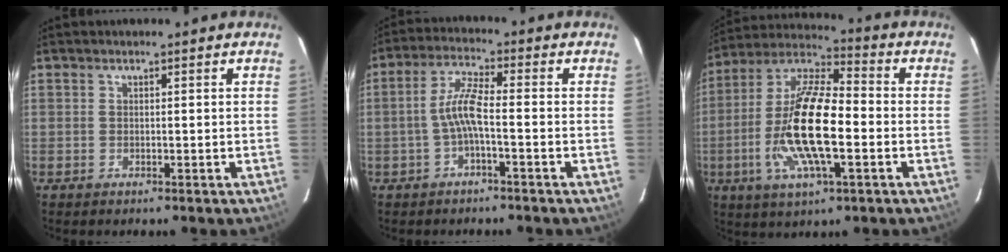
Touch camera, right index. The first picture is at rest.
{"total": 5.3, "force": [-1.7, 0.5, 5.0], "torque": [-0.110, 0.012, -0.034]}
{"total": 18.1, "force": [-3.8, 5.3, 16.9], "torque": [-0.336, -0.005, -0.081]}